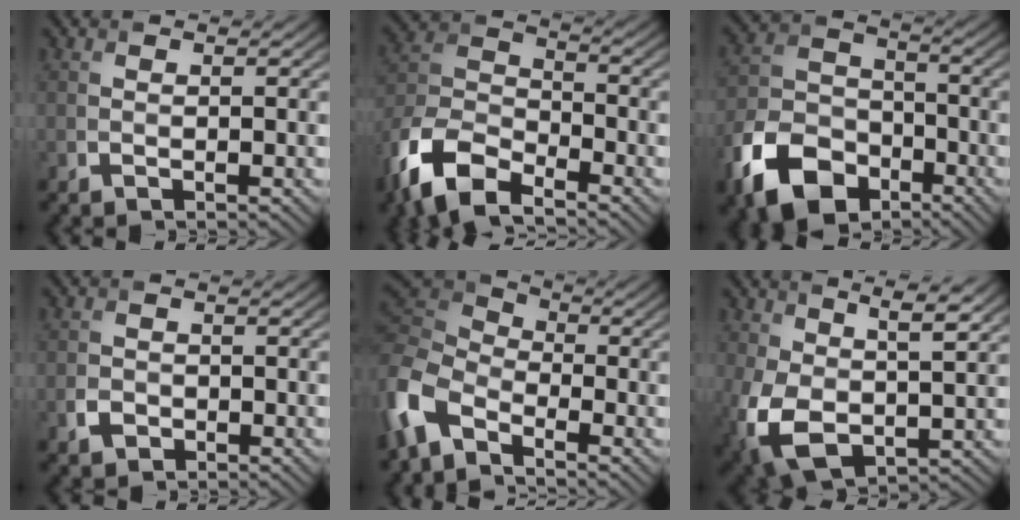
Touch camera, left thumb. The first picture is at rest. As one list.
[{"total": 11.8, "force": [-8.1, 5.2, 6.8], "torque": [-0.148, -0.008, -0.179]}, {"total": 12.2, "force": [-7.0, 7.8, 6.4], "torque": [-0.155, -0.017, -0.149]}, {"total": 2.0, "force": [-1.1, 1.5, 0.8], "torque": [-0.014, -0.003, -0.025]}, {"total": 9.3, "force": [-4.6, 5.3, 6.1], "torque": [-0.166, -0.008, -0.110]}, {"total": 11.3, "force": [1.8, 6.3, 9.2], "torque": [-0.216, -0.018, 0.037]}]